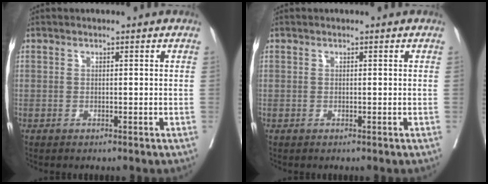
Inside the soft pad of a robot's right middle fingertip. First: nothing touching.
{"total": 0.0}